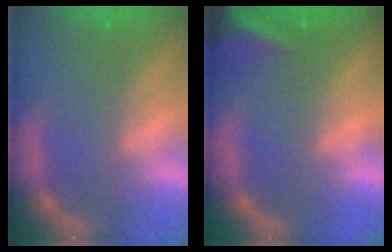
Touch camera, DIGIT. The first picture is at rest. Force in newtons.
{"total": 8.5}